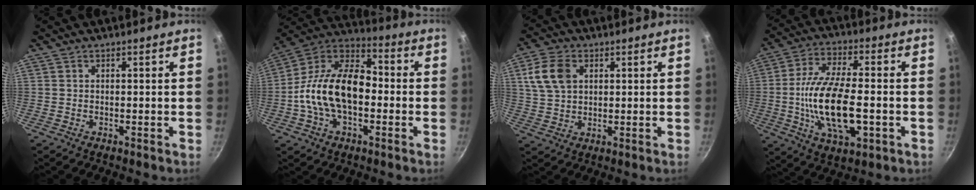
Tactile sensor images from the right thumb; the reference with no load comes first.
{"total": 18.9, "force": [-2.4, 11.5, 14.8], "torque": [-0.235, 0.045, -0.064]}
{"total": 8.9, "force": [2.8, 6.1, 5.8], "torque": [-0.103, 0.003, 0.055]}
{"total": 17.5, "force": [-2.8, 7.5, 15.5], "torque": [-0.285, 0.013, -0.055]}